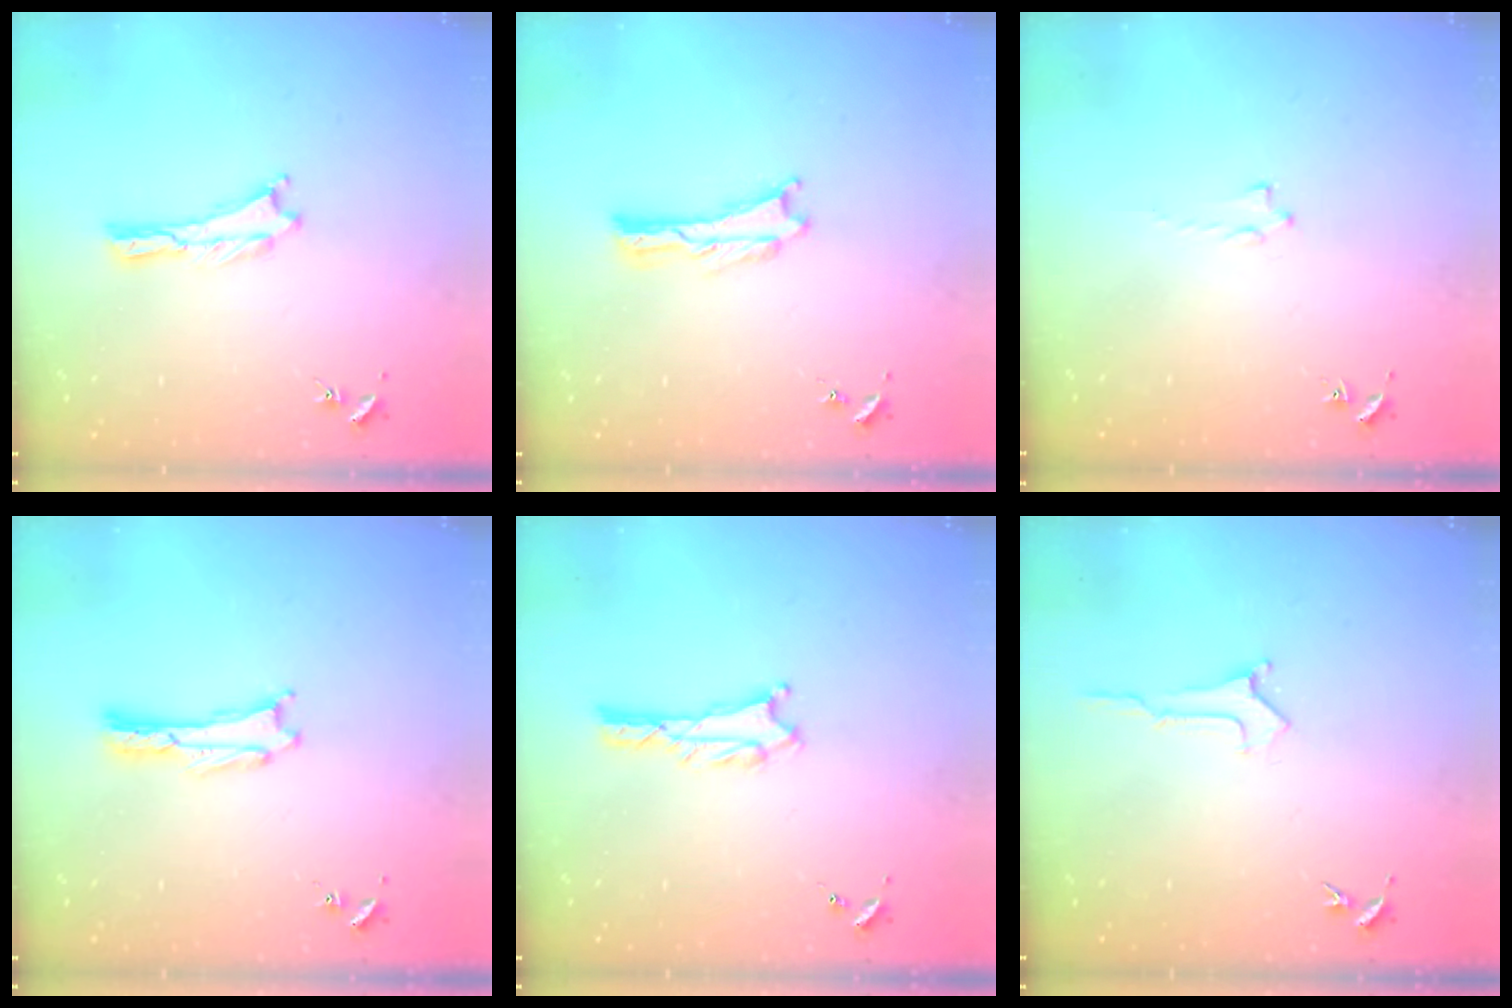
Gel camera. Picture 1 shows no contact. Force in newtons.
{"total": 0.0}
{"total": 0.8, "press": 0.7, "slide": 0.2}
{"total": 0.0}
{"total": 2.0, "press": 2.0, "slide": 0.3}
{"total": 0.0}